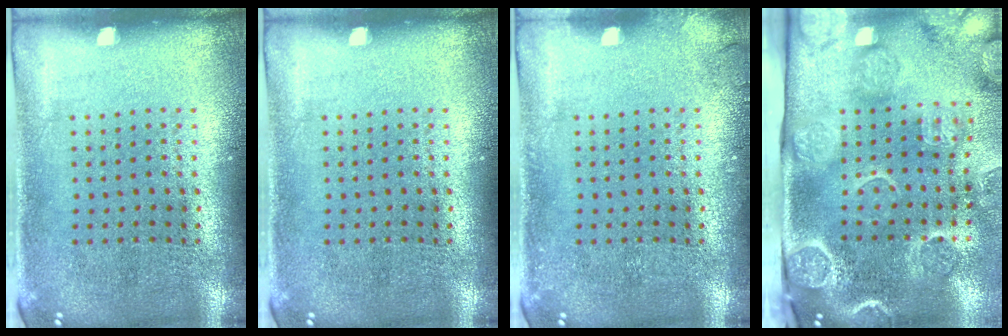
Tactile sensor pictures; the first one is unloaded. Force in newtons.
{"total": 0.0}
{"total": 0.7, "press": 0.7, "slide": 0.2}
{"total": 4.4, "press": 3.5, "slide": 2.8}